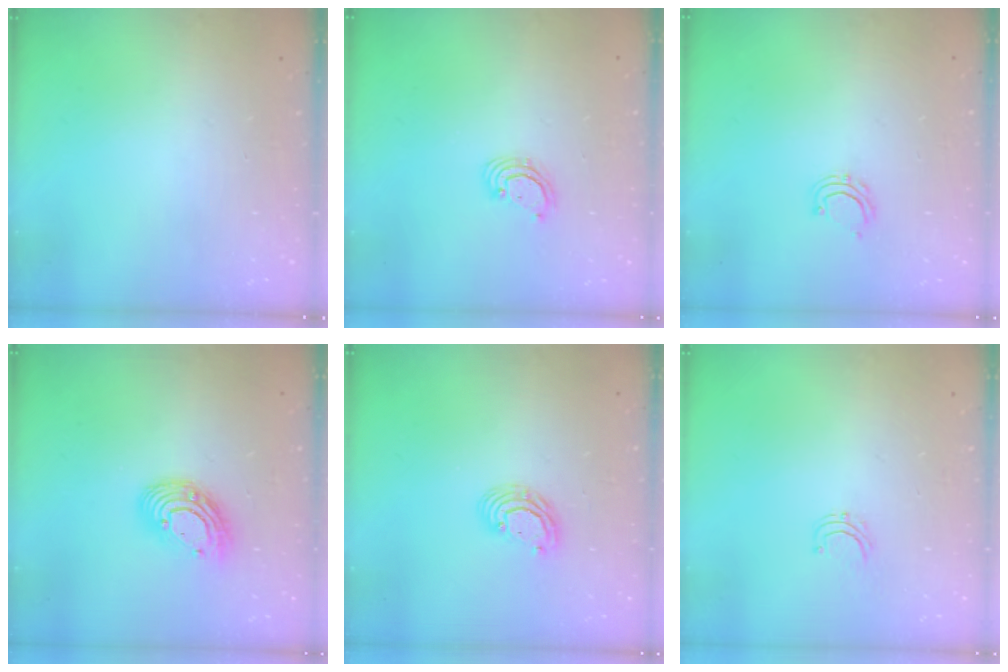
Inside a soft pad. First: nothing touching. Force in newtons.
{"total": 3.4, "press": 3.4, "slide": 0.3}
{"total": 5.1, "press": 5.1, "slide": 0.7}
{"total": 11.6, "press": 11.5, "slide": 1.1}
{"total": 6.7, "press": 6.7, "slide": 0.6}
{"total": 3.6, "press": 3.5, "slide": 0.4}